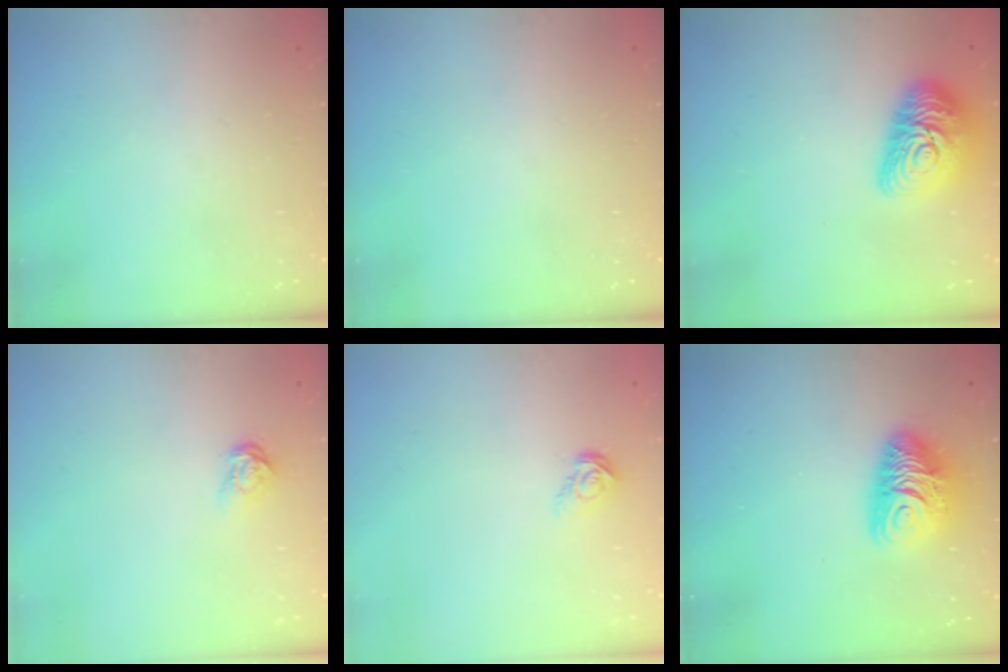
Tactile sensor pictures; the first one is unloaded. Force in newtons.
{"total": 0.0}
{"total": 14.6, "press": 14.5, "slide": 1.1}
{"total": 3.9, "press": 3.9, "slide": 0.4}
{"total": 4.7, "press": 4.7, "slide": 0.4}
{"total": 10.7, "press": 10.6, "slide": 1.1}